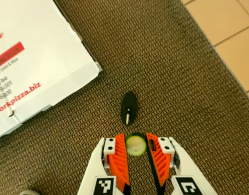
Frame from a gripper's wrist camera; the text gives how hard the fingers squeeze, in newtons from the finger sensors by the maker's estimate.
{"total": 6.9, "left": 7.0, "right": 6.8}